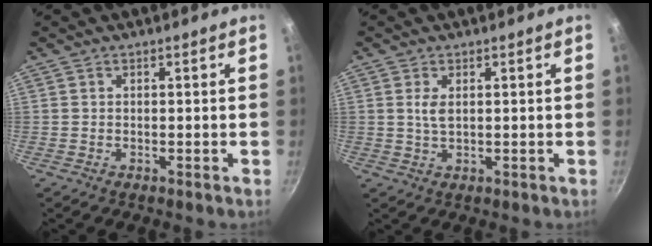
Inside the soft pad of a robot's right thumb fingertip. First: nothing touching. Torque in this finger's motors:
{"motor_torque": [-0.03, 0.20, 0.28, -0.21, 0.16]}